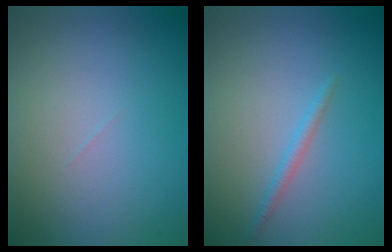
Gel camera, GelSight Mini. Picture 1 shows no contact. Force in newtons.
{"total": 1.0, "press": 1.0, "slide": 0.1}